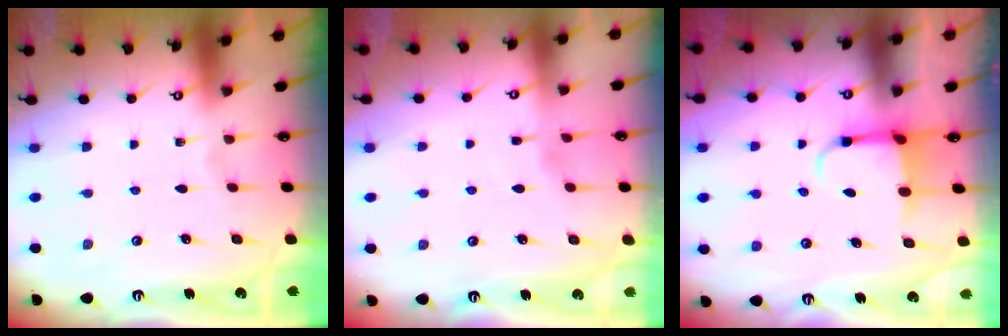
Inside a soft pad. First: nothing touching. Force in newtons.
{"total": 1.6, "press": 1.5, "slide": 0.4}
{"total": 3.8, "press": 3.7, "slide": 1.1}